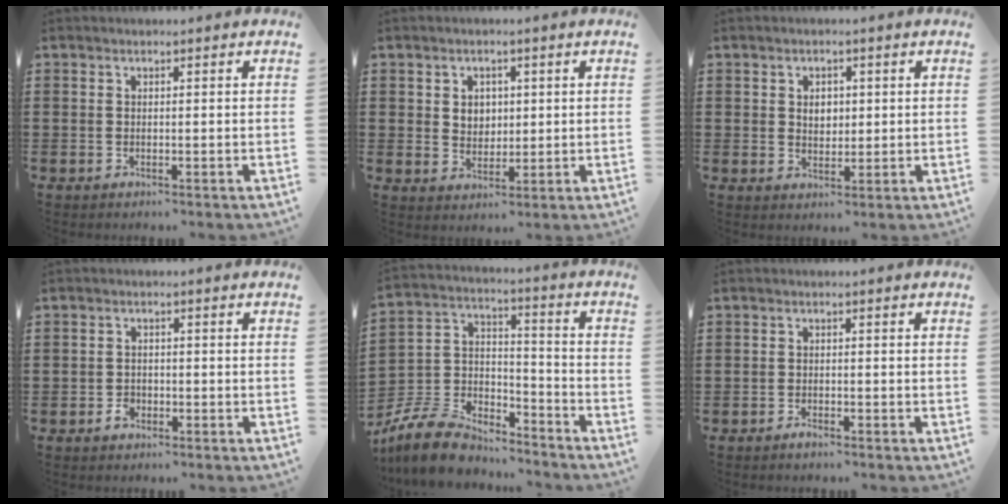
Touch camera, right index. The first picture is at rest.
{"total": 3.1, "force": [1.1, 2.7, 1.1], "torque": [-0.024, 0.008, 0.016]}
{"total": 2.5, "force": [0.5, 1.9, 1.5], "torque": [-0.028, 0.007, 0.006]}
{"total": 1.8, "force": [-1.1, 1.1, 0.9], "torque": [-0.020, -0.002, -0.022]}
{"total": 8.8, "force": [-8.0, 2.9, 2.2], "torque": [-0.064, 0.017, -0.162]}
{"total": 1.2, "force": [-1.1, 0.3, 0.4], "torque": [-0.011, -0.002, -0.020]}